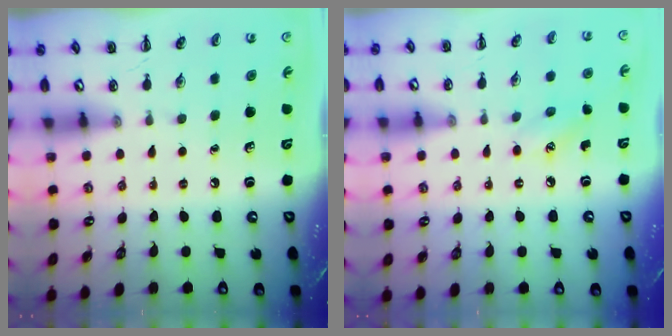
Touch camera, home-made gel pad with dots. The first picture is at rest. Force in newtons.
{"total": 6.7, "press": 6.4, "slide": 1.8}